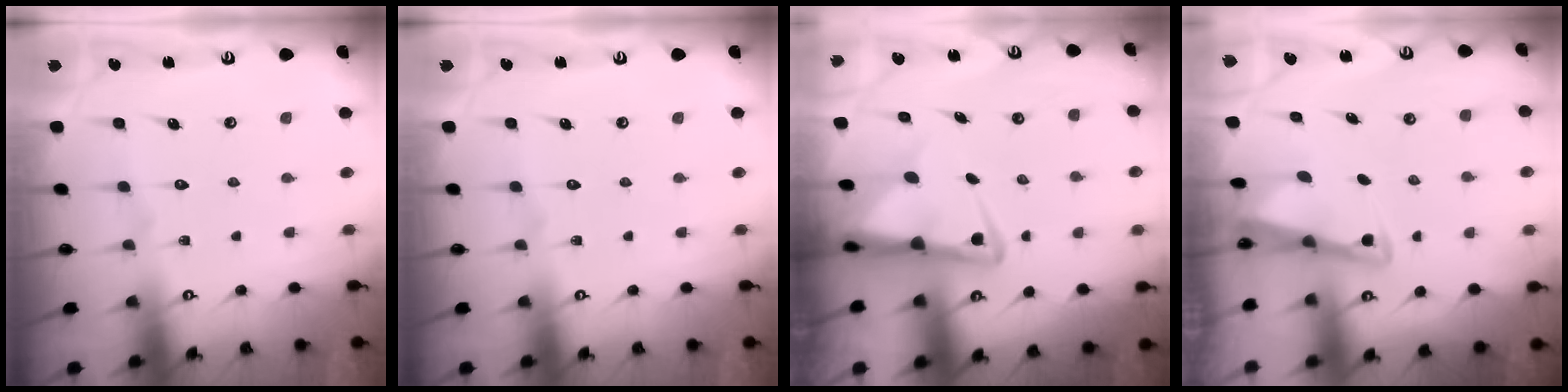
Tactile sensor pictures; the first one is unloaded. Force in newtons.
{"total": 0.0}
{"total": 5.4, "press": 5.3, "slide": 0.8}
{"total": 3.0, "press": 3.0, "slide": 0.4}